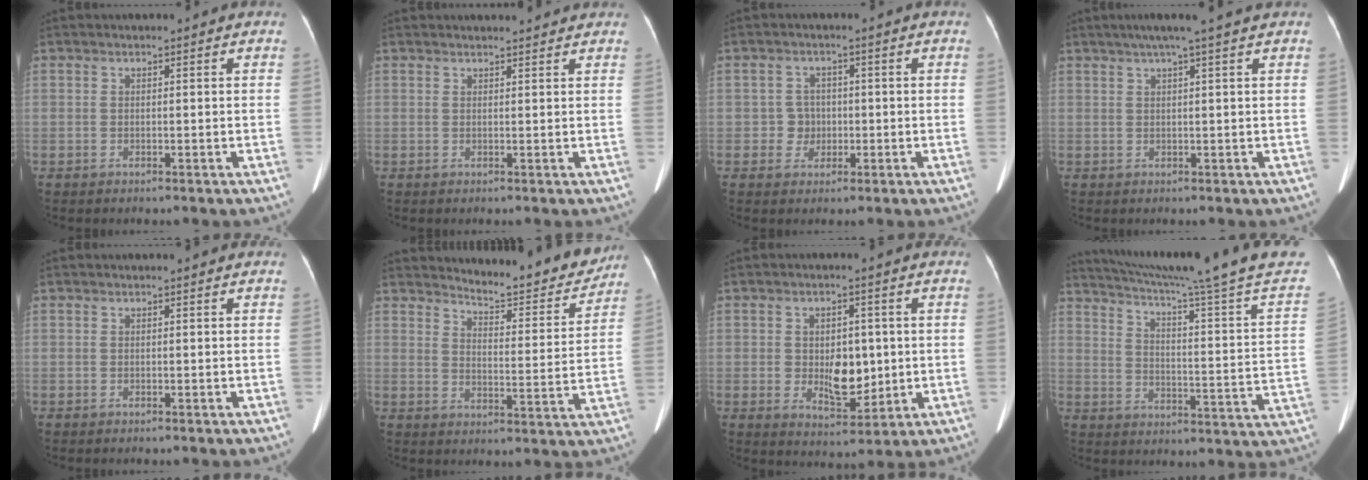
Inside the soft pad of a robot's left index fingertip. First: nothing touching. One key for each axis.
{"total": 4.7, "fx": 4.6, "fy": 0.6, "fz": 1.0, "tx": -0.012, "ty": 0.020, "tz": 0.050}
{"total": 3.1, "fx": -0.5, "fy": 3.0, "fz": 0.1, "tx": 0.004, "ty": 0.008, "tz": -0.005}
{"total": 5.1, "fx": 3.6, "fy": -1.2, "fz": 3.4, "tx": -0.052, "ty": 0.020, "tz": 0.058}
{"total": 0.0}
{"total": 12.1, "fx": 11.8, "fy": 1.4, "fz": 2.7, "tx": -0.034, "ty": -0.030, "tz": 0.151}
{"total": 6.7, "fx": -0.2, "fy": 4.0, "fz": 5.4, "tx": -0.086, "ty": -0.001, "tz": 0.006}
{"total": 25.5, "fx": 22.3, "fy": -2.9, "fz": 12.0, "tx": -0.196, "ty": -0.078, "tz": 0.290}